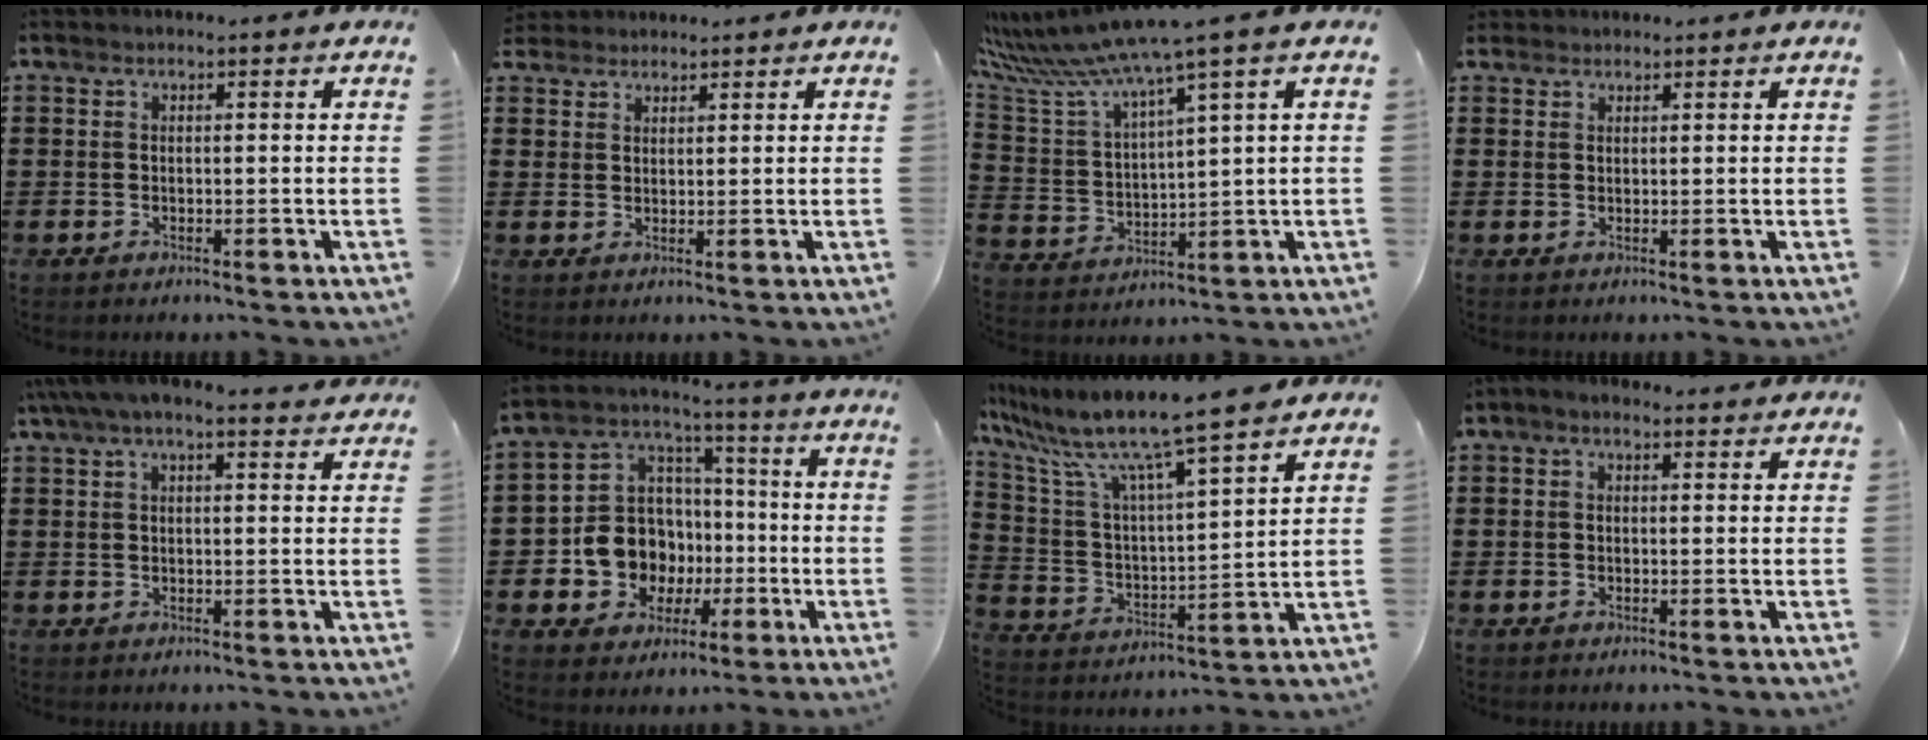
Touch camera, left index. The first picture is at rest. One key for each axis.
{"total": 2.3, "fx": 2.0, "fy": 1.1, "fz": -0.2, "tx": -0.005, "ty": 0.007, "tz": 0.039}
{"total": 7.9, "fx": 6.5, "fy": -0.6, "fz": 4.5, "tx": -0.124, "ty": -0.051, "tz": 0.102}
{"total": 1.3, "fx": 1.2, "fy": 0.5, "fz": 0.0, "tx": -0.004, "ty": 0.002, "tz": 0.025}
{"total": 4.4, "fx": 3.1, "fy": 1.2, "fz": 3.0, "tx": -0.065, "ty": 0.003, "tz": 0.055}
{"total": 10.7, "fx": -1.7, "fy": 10.0, "fz": 3.4, "tx": -0.123, "ty": 0.006, "tz": -0.026}
{"total": 10.2, "fx": 8.5, "fy": 0.2, "fz": 5.6, "tx": -0.145, "ty": -0.052, "tz": 0.138}
{"total": 1.3, "fx": 0.3, "fy": 0.9, "fz": 0.9, "tx": -0.020, "ty": 0.006, "tz": 0.004}